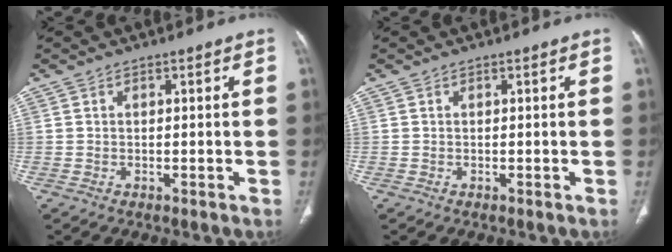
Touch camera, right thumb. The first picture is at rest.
{"total": 0.0}